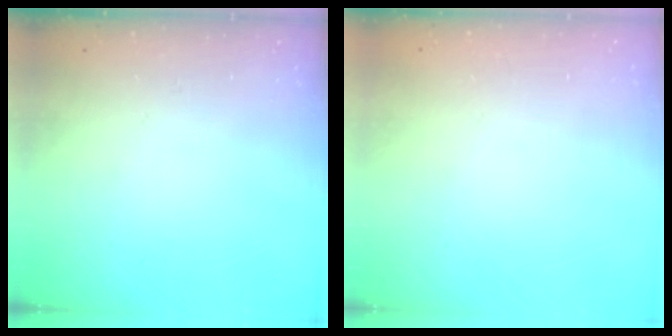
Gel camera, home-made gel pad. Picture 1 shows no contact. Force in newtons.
{"total": 2.0, "press": 2.0, "slide": 0.1}